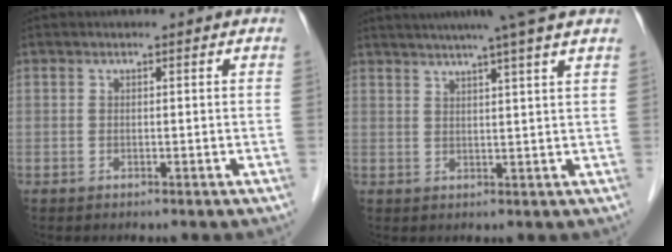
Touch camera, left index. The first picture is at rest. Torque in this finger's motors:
{"motor_torque": [0.22, -0.46, 0.37, 0.14]}